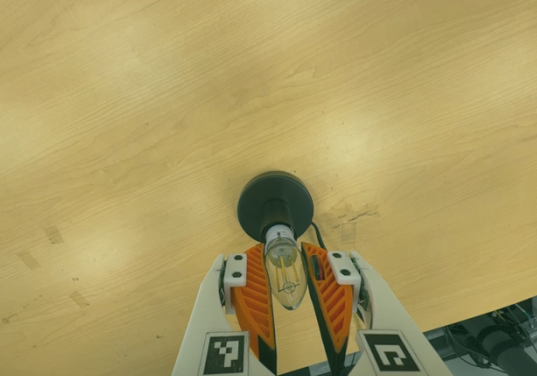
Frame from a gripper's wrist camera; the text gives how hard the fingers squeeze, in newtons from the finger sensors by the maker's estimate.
{"total": 12.2, "left": 11.8, "right": 12.7}